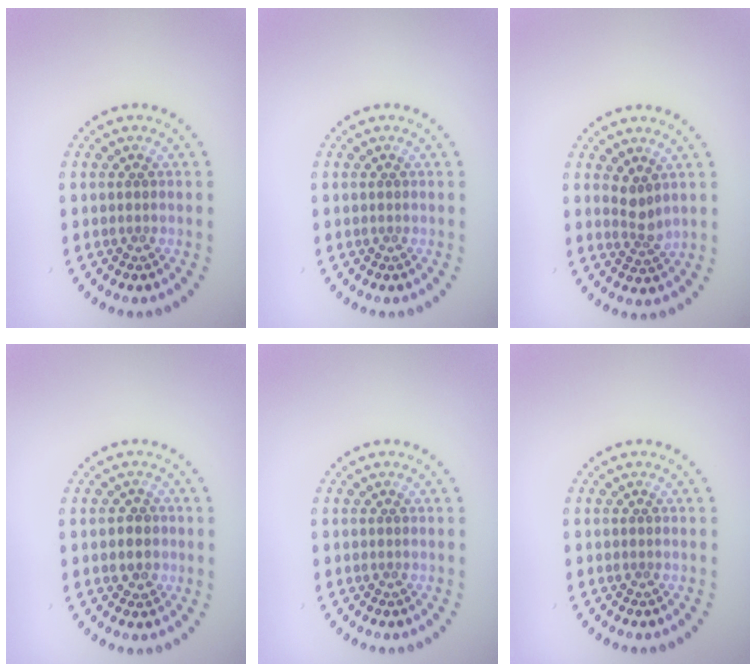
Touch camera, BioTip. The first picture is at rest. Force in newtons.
{"total": 0.0}
{"total": 1.9, "press": 1.4, "slide": 1.3}
{"total": 1.7, "press": 1.7, "slide": 0.3}
{"total": 0.0}
{"total": 0.0}